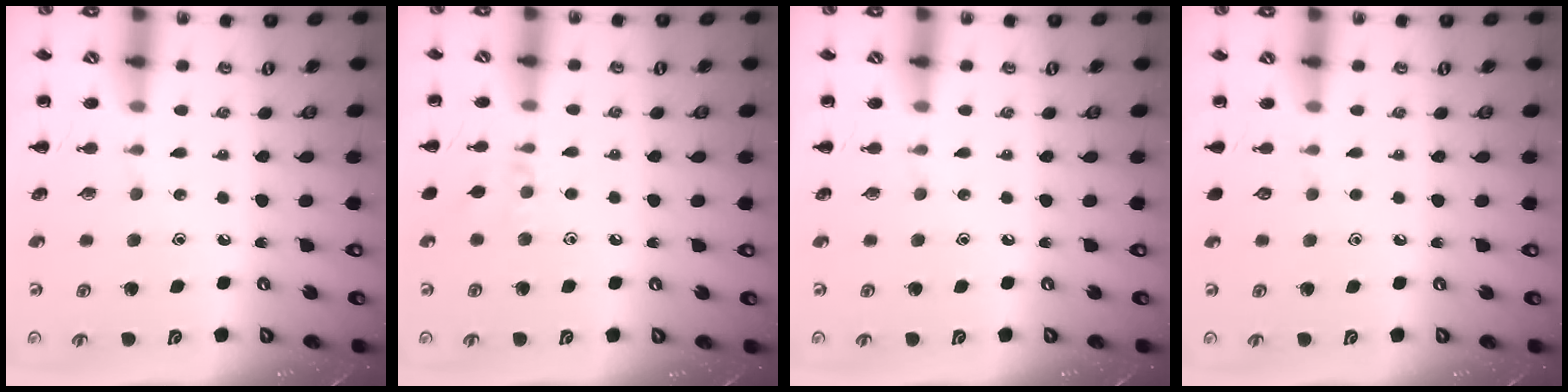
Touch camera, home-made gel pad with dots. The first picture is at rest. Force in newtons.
{"total": 6.3, "press": 6.0, "slide": 1.8}
{"total": 0.0}
{"total": 0.0}